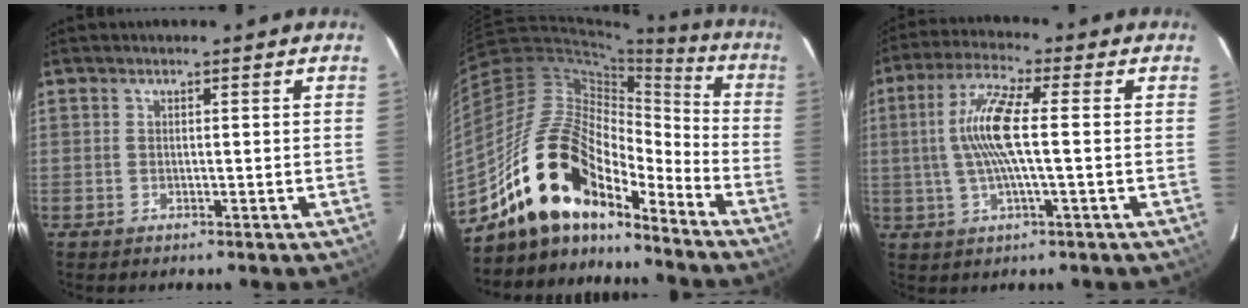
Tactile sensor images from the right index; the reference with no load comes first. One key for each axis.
{"total": 19.3, "fx": -14.9, "fy": 8.0, "fz": 9.2, "tx": -0.171, "ty": 0.014, "tz": -0.274}
{"total": 10.1, "fx": 0.2, "fy": 1.1, "fz": 10.0, "tx": -0.198, "ty": 0.007, "tz": 0.003}